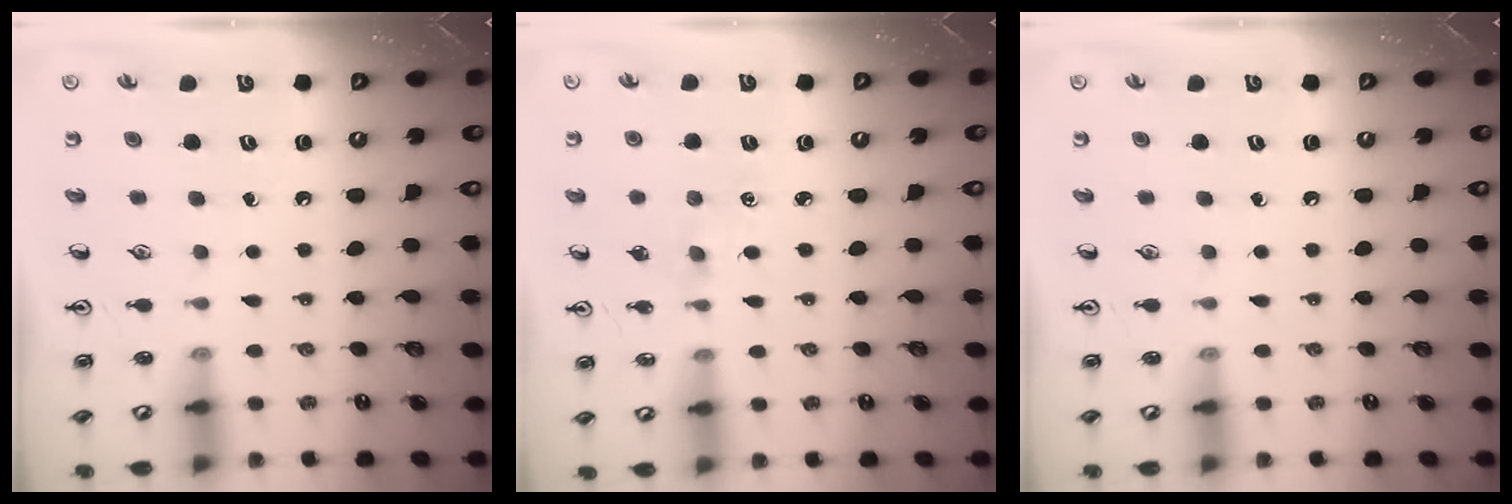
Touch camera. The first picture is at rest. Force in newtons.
{"total": 1.1, "press": 1.1, "slide": 0.3}
{"total": 0.0}